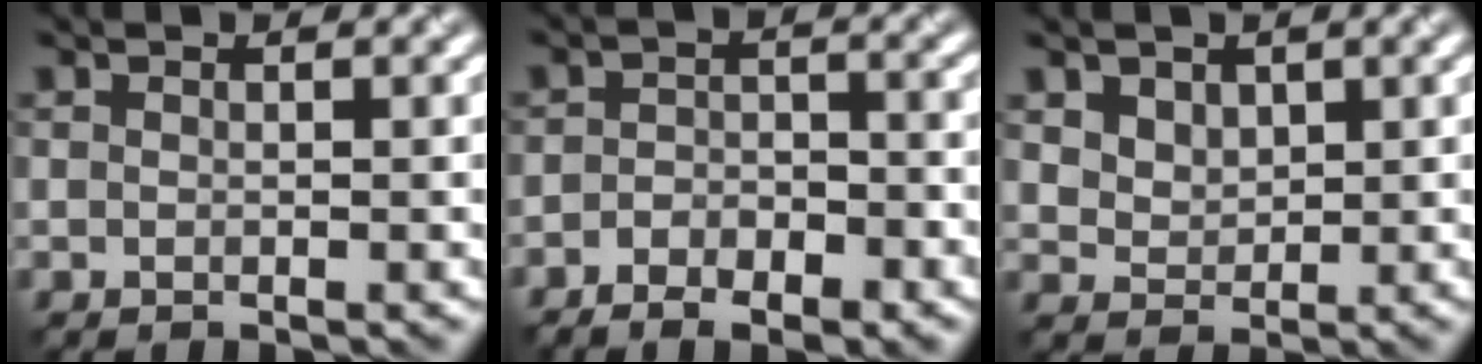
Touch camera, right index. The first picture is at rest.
{"total": 4.1, "force": [-2.6, 2.0, 2.4], "torque": [-0.037, 0.007, -0.045]}
{"total": 3.0, "force": [2.3, 1.8, 0.8], "torque": [-0.032, 0.008, 0.049]}